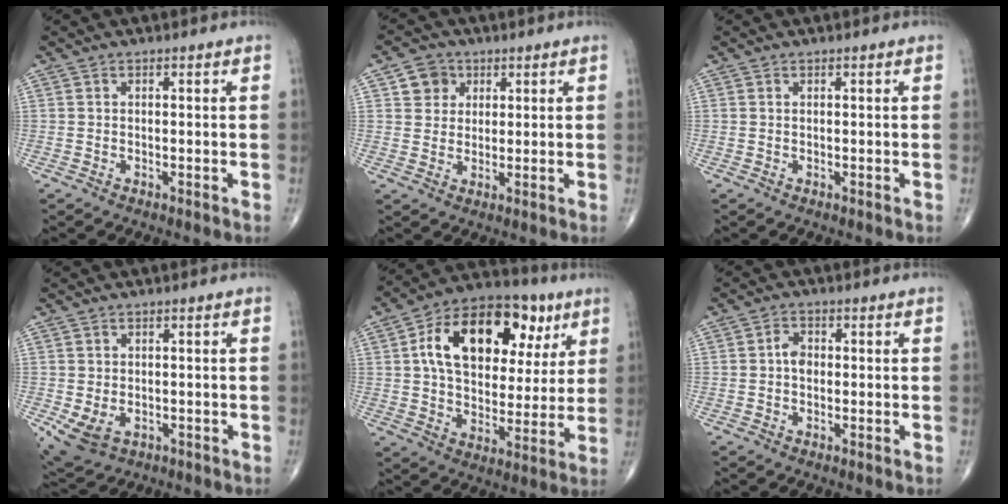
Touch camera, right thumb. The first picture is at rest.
{"total": 5.1, "force": [2.0, 4.5, 1.3], "torque": [0.004, -0.004, 0.032]}
{"total": 0.0}
{"total": 6.0, "force": [-1.6, 4.3, 3.9], "torque": [-0.072, -0.004, -0.013]}
{"total": 22.6, "force": [7.6, 13.7, 16.4], "torque": [-0.228, 0.003, 0.114]}
{"total": 2.4, "force": [-0.2, 1.8, 1.6], "torque": [-0.020, 0.004, -0.010]}